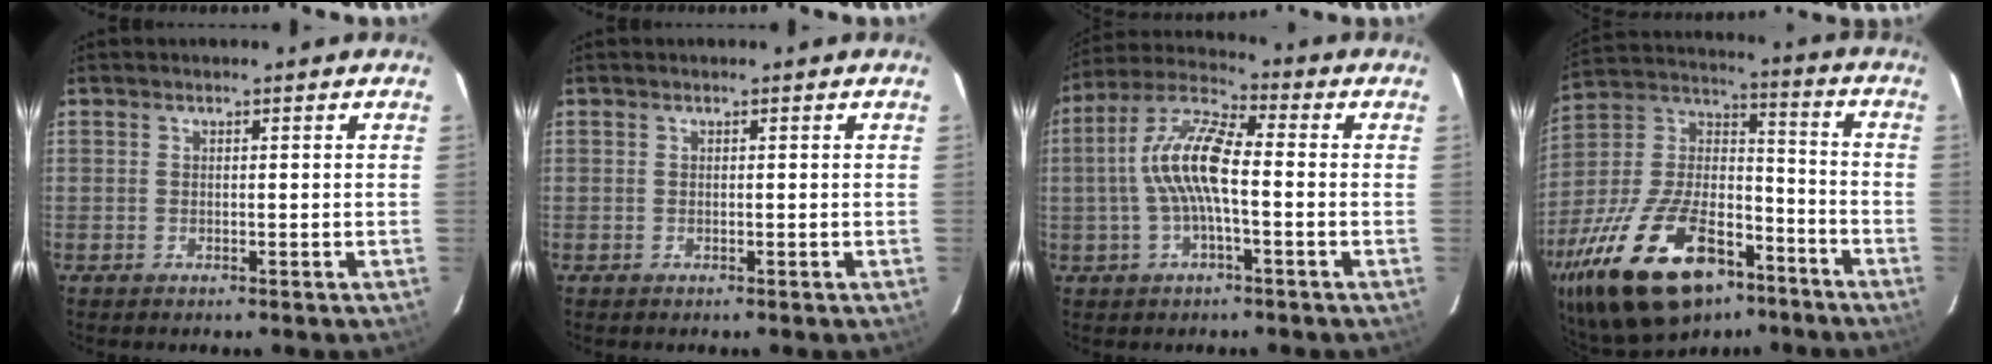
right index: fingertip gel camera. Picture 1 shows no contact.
{"total": 0.0}
{"total": 11.0, "force": [-0.9, 3.1, 10.6], "torque": [-0.215, 0.016, -0.021]}
{"total": 28.6, "force": [-17.1, 13.6, 18.4], "torque": [-0.368, -0.002, -0.278]}